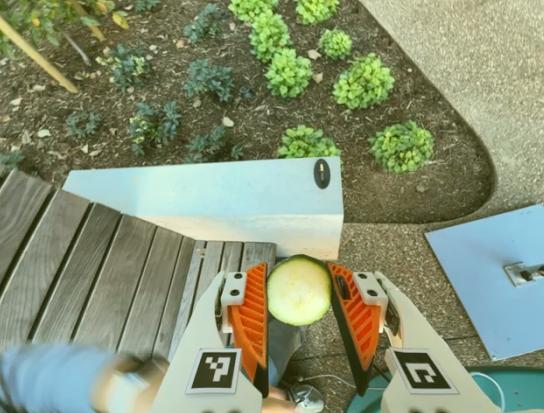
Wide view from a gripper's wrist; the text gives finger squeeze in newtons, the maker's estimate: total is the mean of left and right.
{"total": 8.7, "left": 8.9, "right": 8.4}